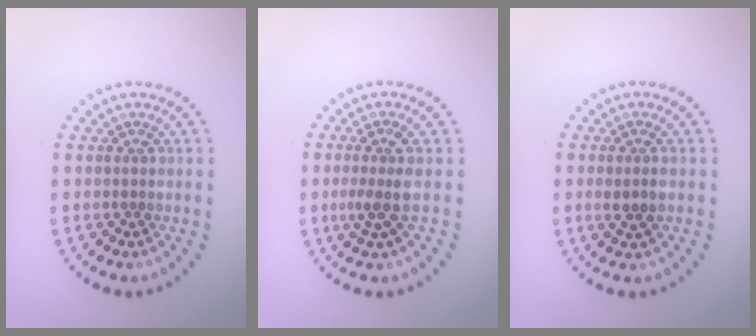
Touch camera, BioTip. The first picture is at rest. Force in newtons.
{"total": 2.4, "press": 1.8, "slide": 1.6}
{"total": 1.8, "press": 1.6, "slide": 0.9}